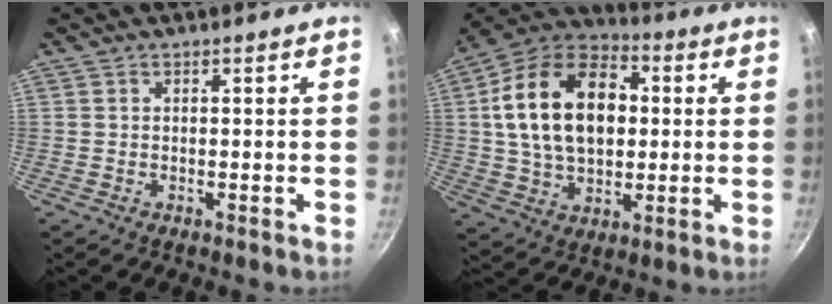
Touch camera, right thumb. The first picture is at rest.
{"total": 21.3, "force": [2.8, 14.2, 15.7], "torque": [-0.245, 0.021, 0.040]}